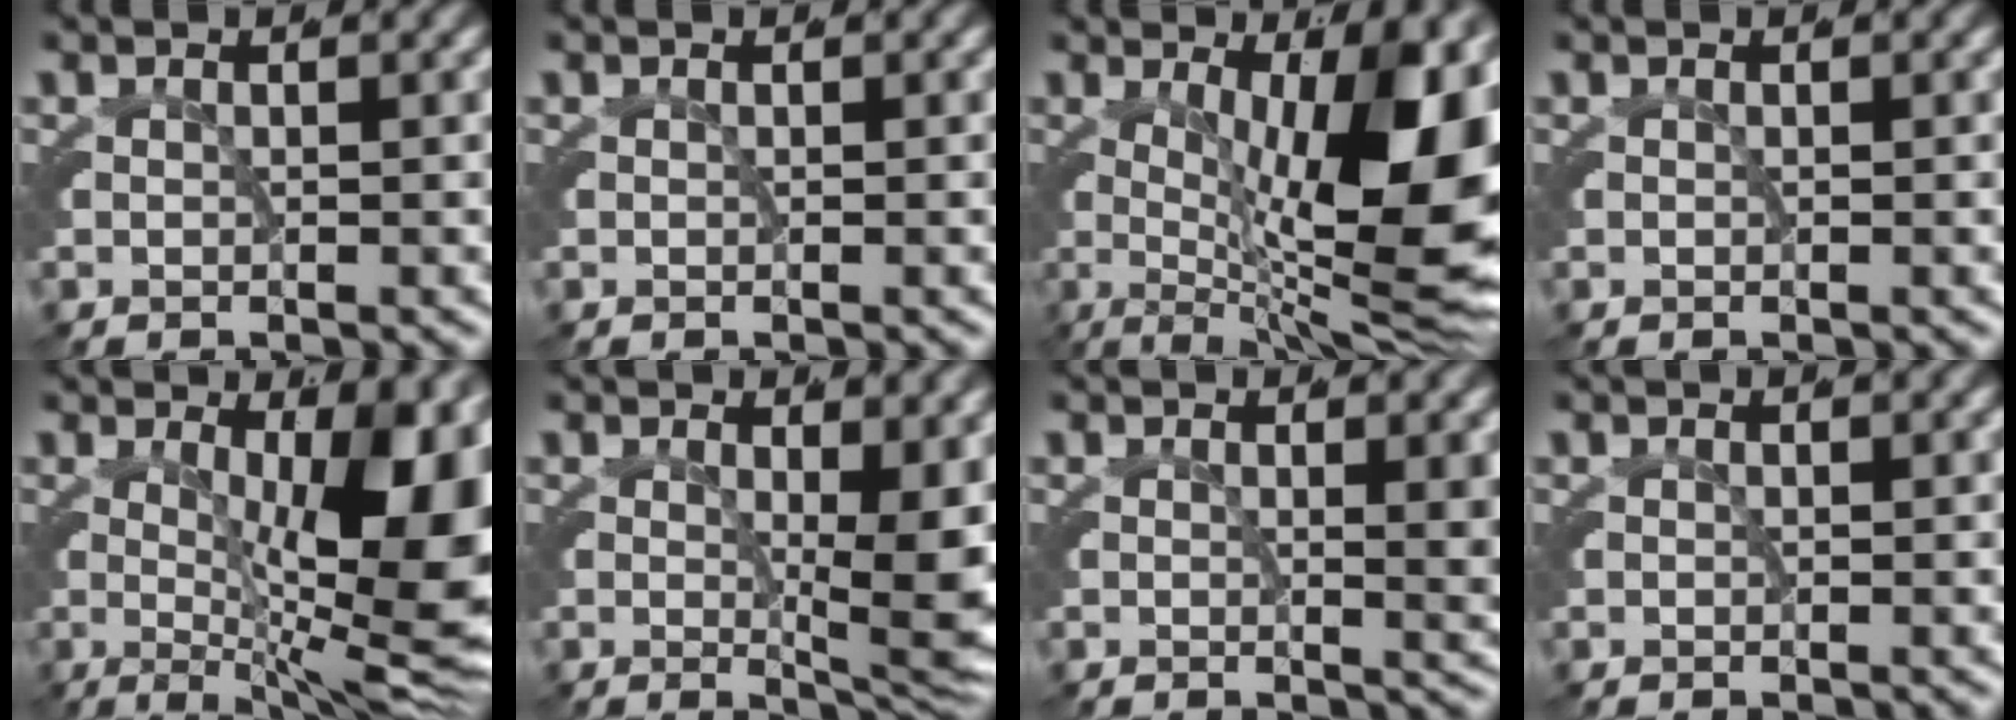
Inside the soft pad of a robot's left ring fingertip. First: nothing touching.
{"total": 0.0}
{"total": 15.5, "force": [-0.3, 6.0, 14.3], "torque": [-0.163, -0.022, 0.010]}
{"total": 0.0}
{"total": 13.2, "force": [0.3, 5.0, 12.2], "torque": [-0.117, -0.019, 0.014]}
{"total": 4.8, "force": [0.5, 0.9, 4.7], "torque": [-0.057, -0.019, 0.011]}
{"total": 1.6, "force": [0.4, 0.0, 1.6], "torque": [-0.015, -0.012, 0.005]}
{"total": 0.0}